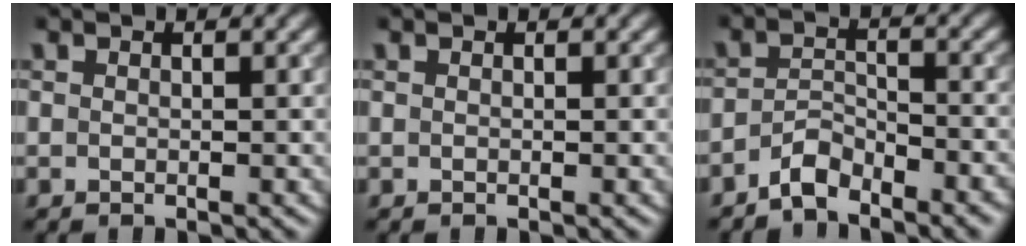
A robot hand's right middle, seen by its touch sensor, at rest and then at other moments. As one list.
[{"total": 0.0}, {"total": 3.1, "force": [-2.7, 1.0, 1.4], "torque": [-0.025, 0.007, -0.055]}]